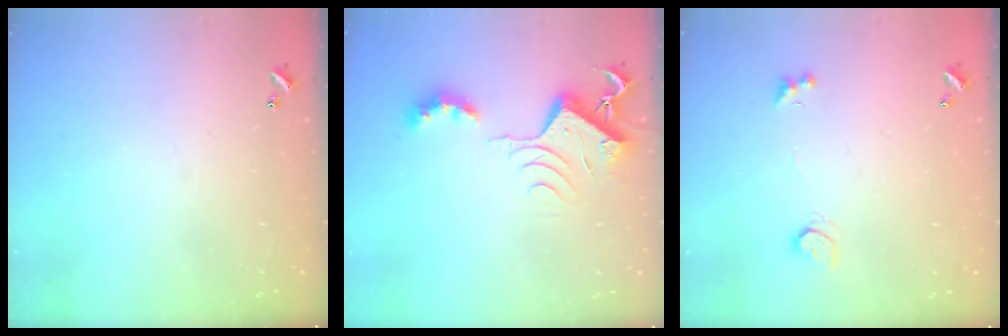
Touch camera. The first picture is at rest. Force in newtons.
{"total": 7.1, "press": 7.1, "slide": 0.8}
{"total": 2.5, "press": 2.2, "slide": 1.2}